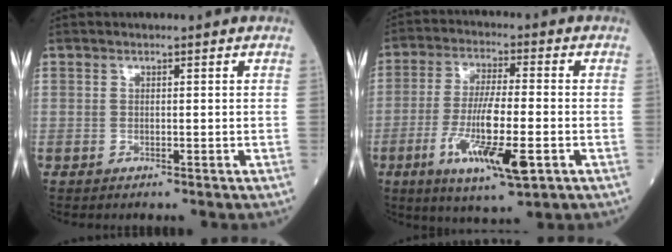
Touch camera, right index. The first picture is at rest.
{"total": 12.5, "force": [-4.2, 1.8, 11.6], "torque": [-0.221, -0.021, -0.071]}